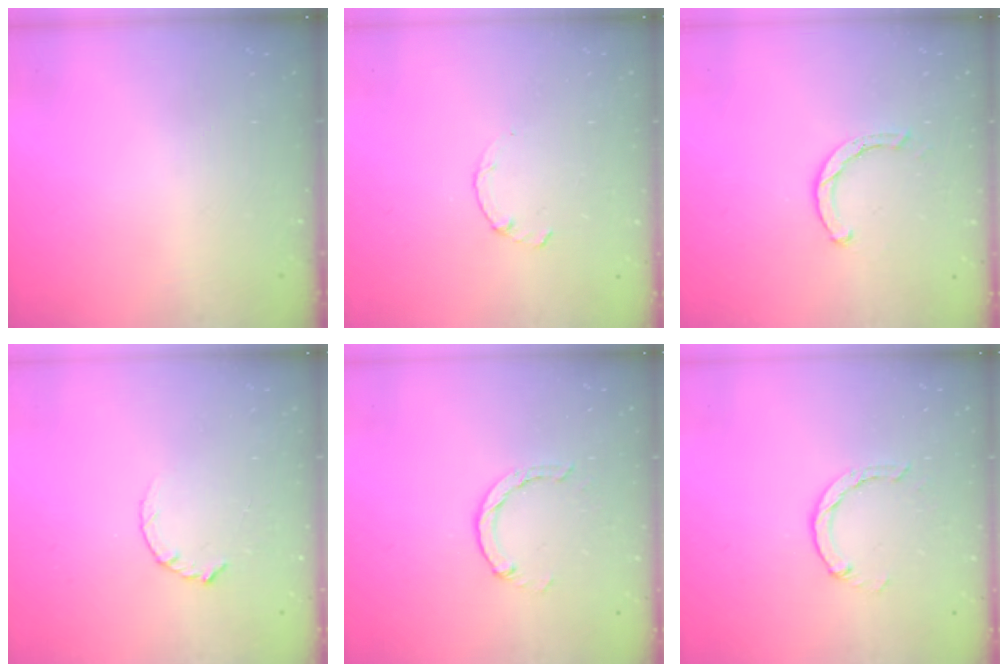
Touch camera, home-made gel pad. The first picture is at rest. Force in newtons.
{"total": 0.9, "press": 0.8, "slide": 0.3}
{"total": 1.6, "press": 1.6, "slide": 0.2}
{"total": 2.8, "press": 2.8, "slide": 0.4}
{"total": 2.9, "press": 2.9, "slide": 0.4}
{"total": 2.9, "press": 2.9, "slide": 0.4}